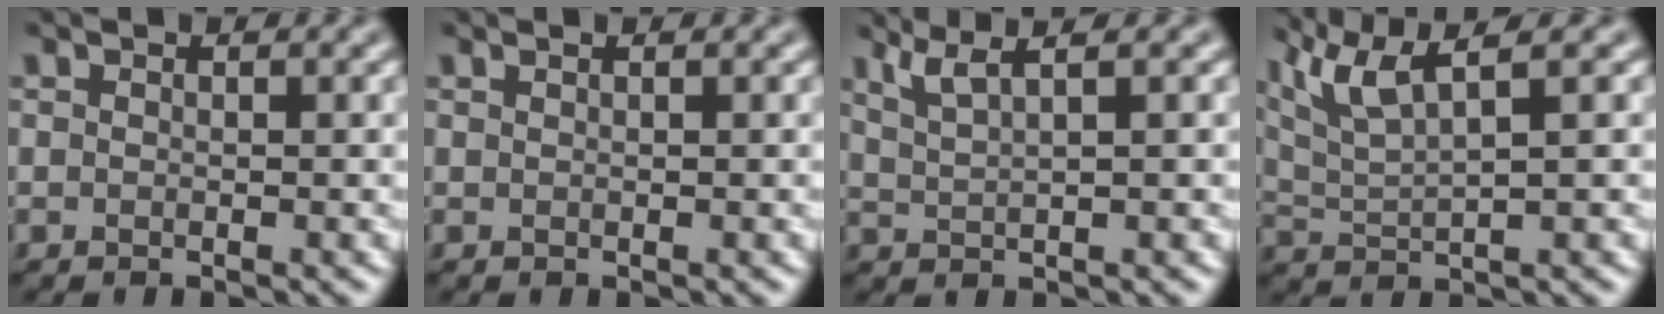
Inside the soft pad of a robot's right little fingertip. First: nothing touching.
{"total": 0.0}
{"total": 2.8, "force": [1.9, -2.0, 0.0], "torque": [-0.006, 0.004, 0.039]}
{"total": 4.2, "force": [3.5, -1.5, 1.8], "torque": [-0.041, 0.016, 0.069]}